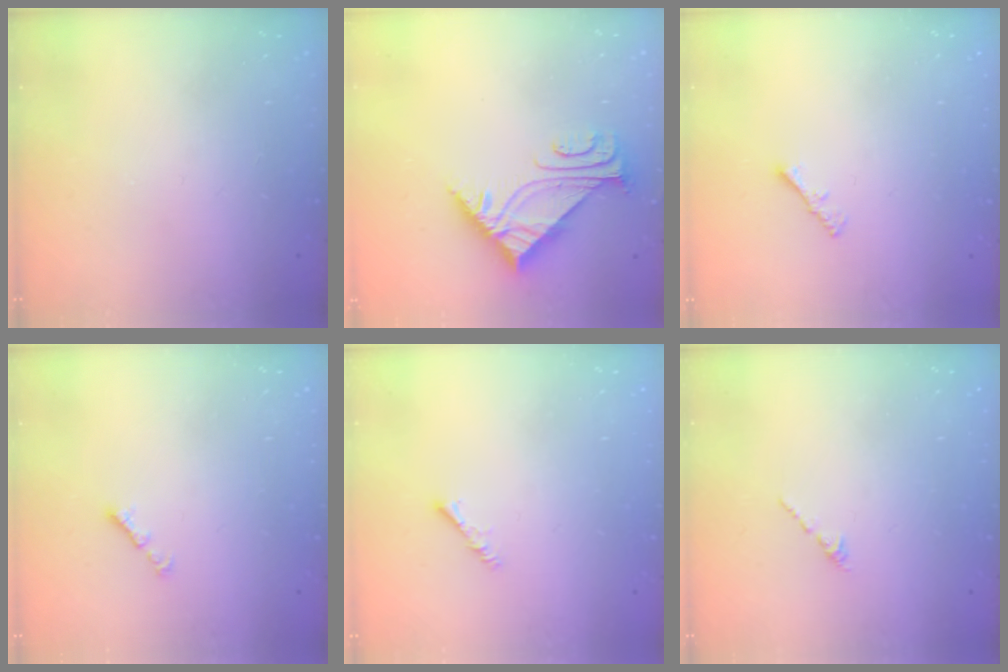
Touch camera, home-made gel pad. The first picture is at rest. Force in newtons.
{"total": 5.5, "press": 5.4, "slide": 0.8}
{"total": 1.3, "press": 1.3, "slide": 0.4}
{"total": 1.3, "press": 1.2, "slide": 0.5}
{"total": 1.9, "press": 1.9, "slide": 0.4}
{"total": 0.6, "press": 0.5, "slide": 0.3}